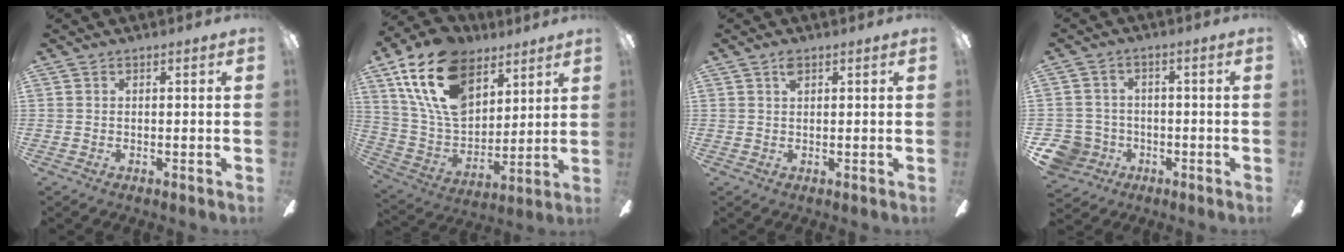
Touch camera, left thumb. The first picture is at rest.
{"total": 20.8, "force": [11.9, 12.6, 11.5], "torque": [-0.227, -0.047, 0.219]}
{"total": 1.7, "force": [1.0, 0.8, 1.1], "torque": [-0.025, 0.002, 0.018]}
{"total": 7.2, "force": [-3.3, 6.1, 2.0], "torque": [-0.064, 0.027, -0.063]}